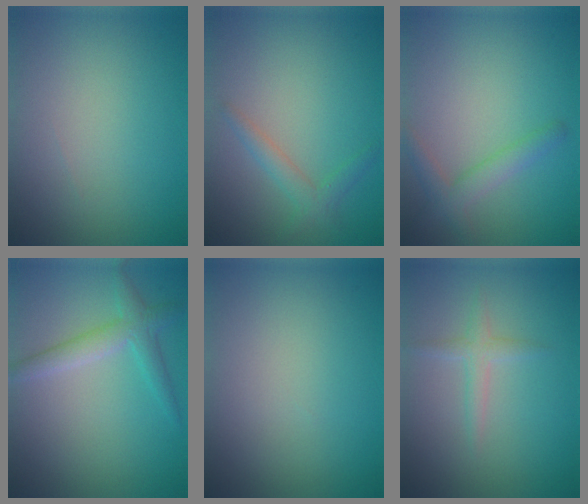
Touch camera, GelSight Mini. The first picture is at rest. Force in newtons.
{"total": 1.9, "press": 1.9, "slide": 0.0}
{"total": 2.4, "press": 2.4, "slide": 0.2}
{"total": 2.8, "press": 2.8, "slide": 0.2}
{"total": 0.0}
{"total": 1.5, "press": 1.5, "slide": 0.1}